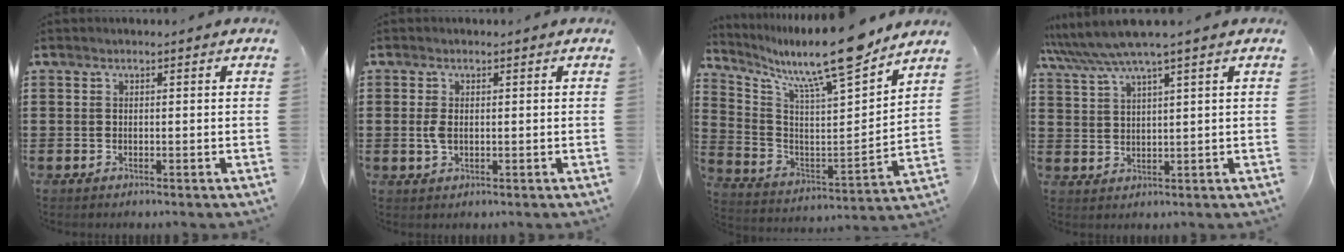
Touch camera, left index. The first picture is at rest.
{"total": 2.5, "force": [0.0, 1.5, 2.0], "torque": [-0.056, 0.000, -0.006]}
{"total": 13.1, "force": [11.4, 0.7, 6.5], "torque": [-0.143, -0.088, 0.185]}
{"total": 4.8, "force": [3.7, -0.1, 3.1], "torque": [-0.073, -0.009, 0.061]}